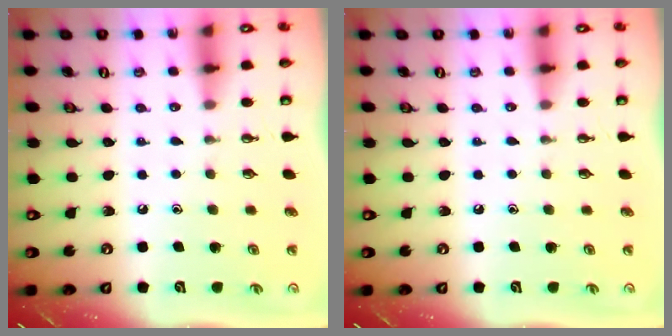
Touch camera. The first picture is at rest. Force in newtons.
{"total": 0.0}